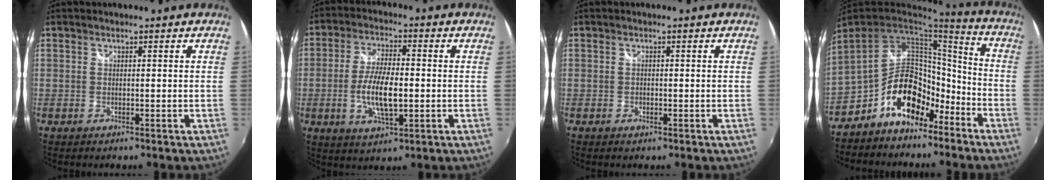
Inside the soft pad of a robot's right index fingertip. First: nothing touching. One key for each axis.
{"total": 9.7, "fx": -1.7, "fy": 3.6, "fz": 8.9, "tx": -0.177, "ty": -0.004, "tz": -0.030}
{"total": 0.7, "fx": -0.4, "fy": 0.5, "fz": 0.4, "tx": -0.005, "ty": -0.002, "tz": -0.007}
{"total": 16.1, "fx": -9.9, "fy": 9.2, "fz": 8.7, "tx": -0.165, "ty": 0.044, "tz": -0.154}